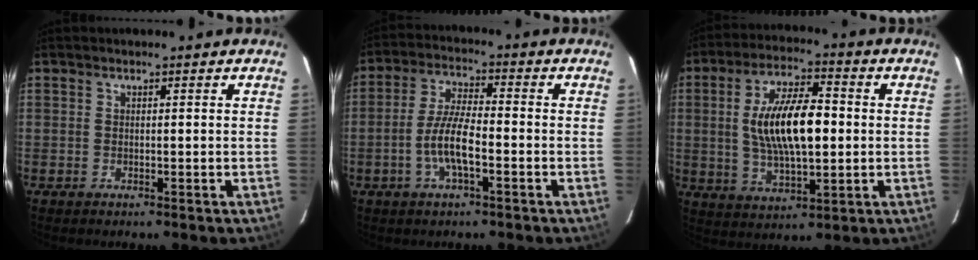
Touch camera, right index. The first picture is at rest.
{"total": 7.7, "force": [-2.8, 1.9, 6.9], "torque": [-0.142, 0.003, -0.054]}
{"total": 14.4, "force": [0.6, 5.7, 13.2], "torque": [-0.247, 0.006, 0.015]}